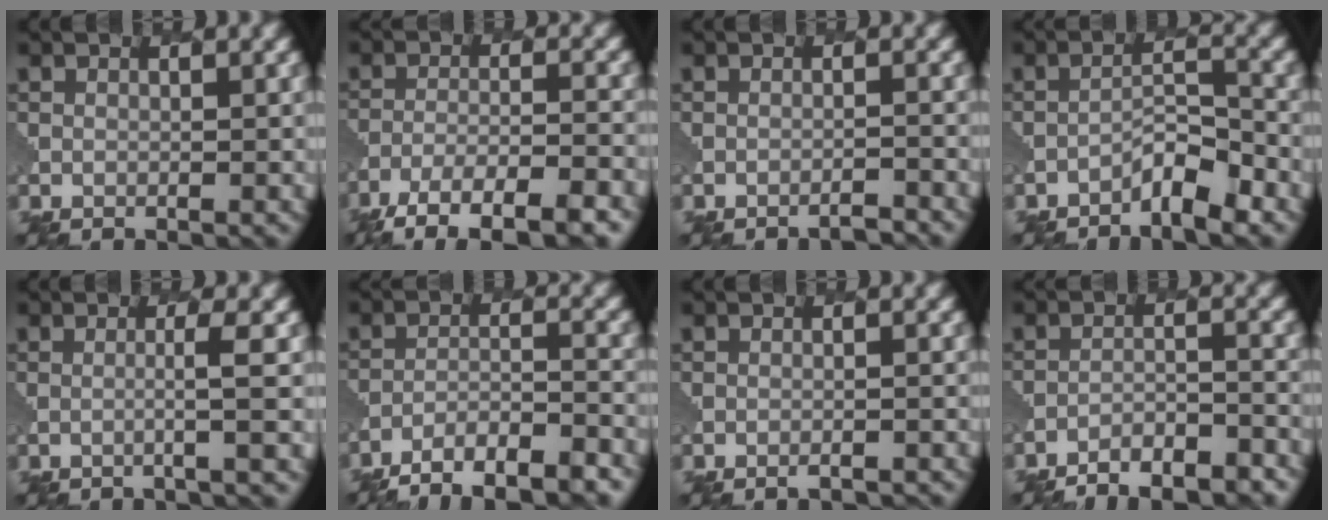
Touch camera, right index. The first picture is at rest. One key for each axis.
{"total": 7.8, "fx": -5.9, "fy": 1.8, "fz": 4.8, "tx": -0.081, "ty": -0.002, "tz": -0.107}
{"total": 2.0, "fx": -1.9, "fy": 0.1, "fz": 0.8, "tx": -0.003, "ty": 0.005, "tz": -0.037}
{"total": 2.9, "fx": -2.3, "fy": 0.5, "fz": 1.7, "tx": -0.032, "ty": 0.011, "tz": -0.047}
{"total": 1.5, "fx": -0.2, "fy": -0.1, "fz": 1.5, "tx": -0.020, "ty": 0.001, "tz": -0.024}
{"total": 9.9, "fx": -8.6, "fy": 2.4, "fz": 4.2, "tx": -0.060, "ty": -0.007, "tz": -0.121}
{"total": 2.6, "fx": -2.4, "fy": 0.6, "fz": 0.9, "tx": -0.002, "ty": 0.015, "tz": -0.033}
{"total": 7.5, "fx": -6.7, "fy": 1.8, "fz": 2.6, "tx": -0.040, "ty": -0.004, "tz": -0.100}